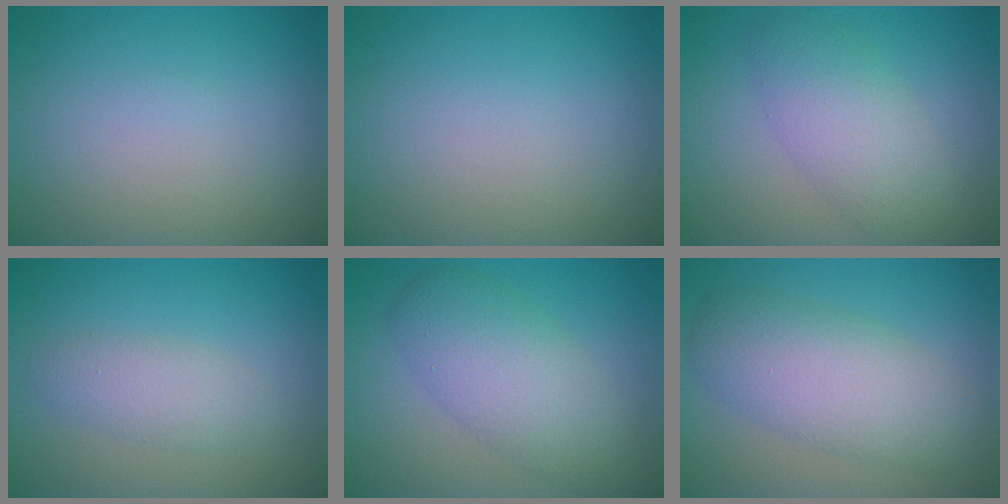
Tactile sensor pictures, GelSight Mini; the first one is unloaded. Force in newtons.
{"total": 0.0}
{"total": 4.5, "press": 4.5, "slide": 0.1}
{"total": 2.5, "press": 2.5, "slide": 0.1}
{"total": 5.4, "press": 5.3, "slide": 0.4}
{"total": 6.1, "press": 6.1, "slide": 0.4}